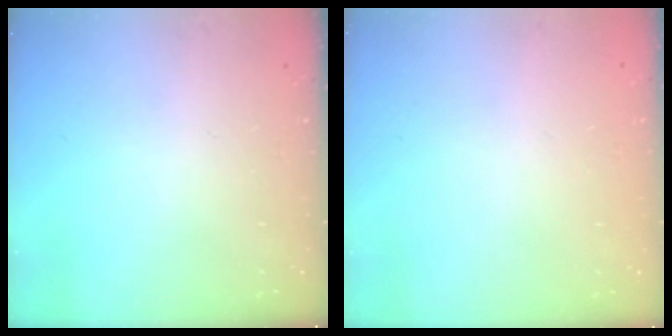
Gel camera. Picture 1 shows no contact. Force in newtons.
{"total": 0.0}